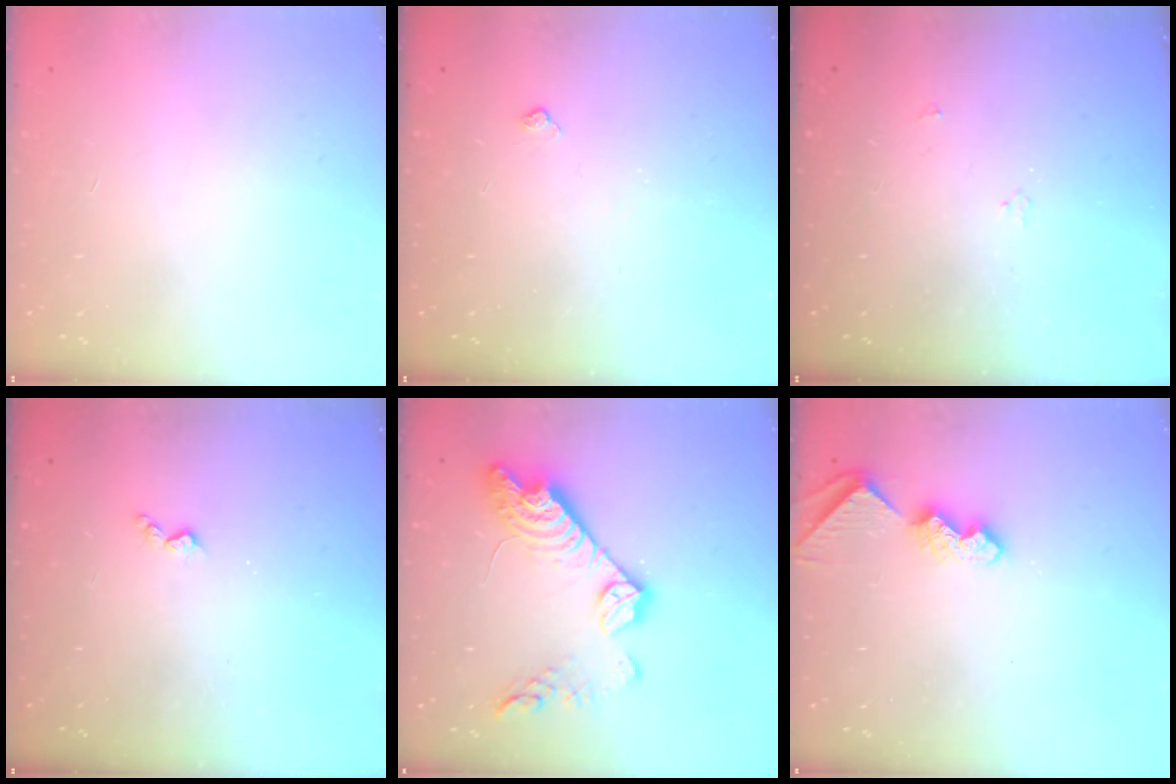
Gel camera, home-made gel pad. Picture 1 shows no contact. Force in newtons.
{"total": 2.7, "press": 2.7, "slide": 0.6}
{"total": 3.0, "press": 3.0, "slide": 0.5}
{"total": 3.0, "press": 2.9, "slide": 0.6}
{"total": 17.5, "press": 17.5, "slide": 1.2}
{"total": 7.9, "press": 7.9, "slide": 0.6}